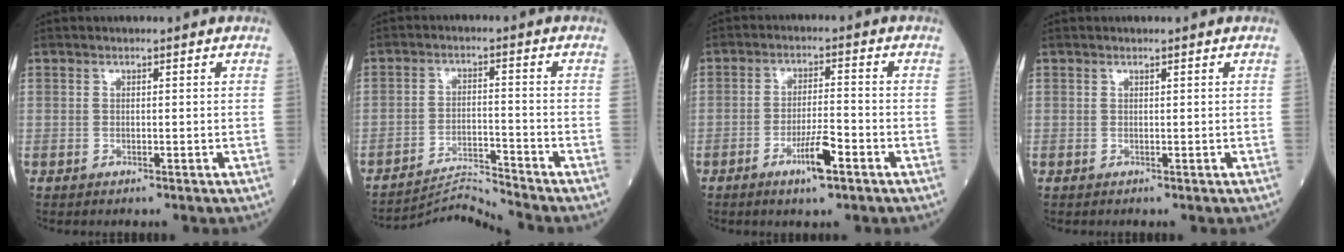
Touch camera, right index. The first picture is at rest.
{"total": 6.5, "force": [-5.7, -3.0, -1.3], "torque": [0.010, -0.011, -0.102]}
{"total": 5.6, "force": [-3.0, 0.6, 4.7], "torque": [-0.088, -0.004, -0.056]}
{"total": 0.0}